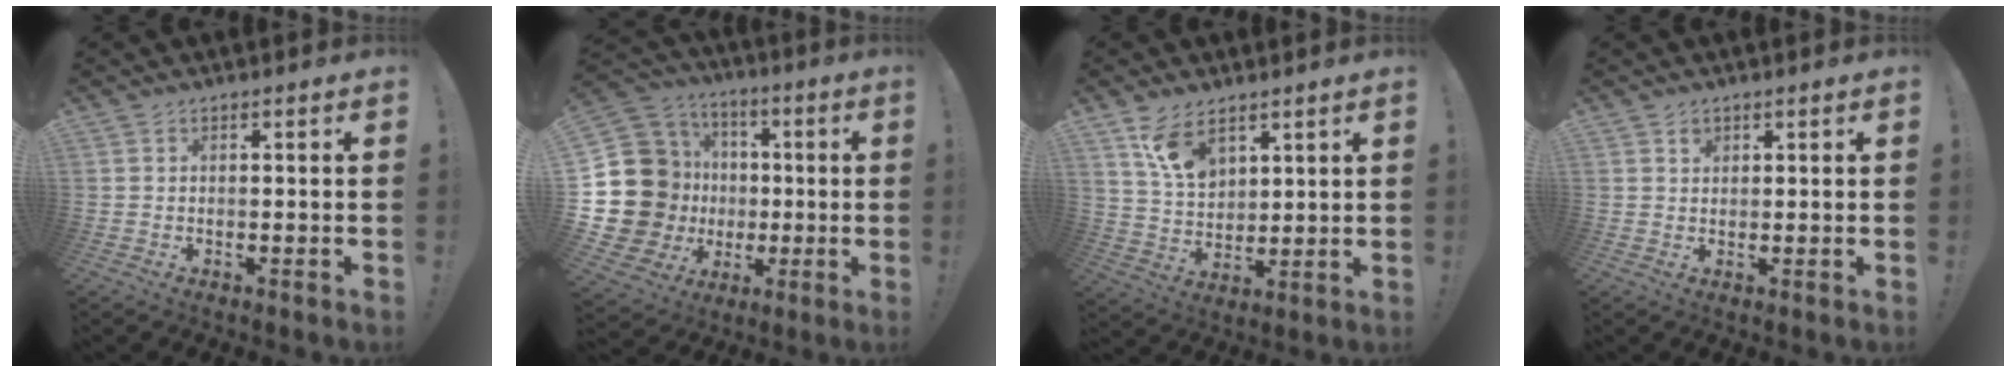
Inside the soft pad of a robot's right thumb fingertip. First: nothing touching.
{"total": 22.0, "force": [0.1, 19.0, 11.1], "torque": [-0.229, -0.002, 0.055]}
{"total": 10.6, "force": [6.9, 6.0, 5.4], "torque": [-0.093, -0.036, 0.134]}
{"total": 1.4, "force": [0.8, 1.1, 0.3], "torque": [0.013, -0.007, 0.012]}